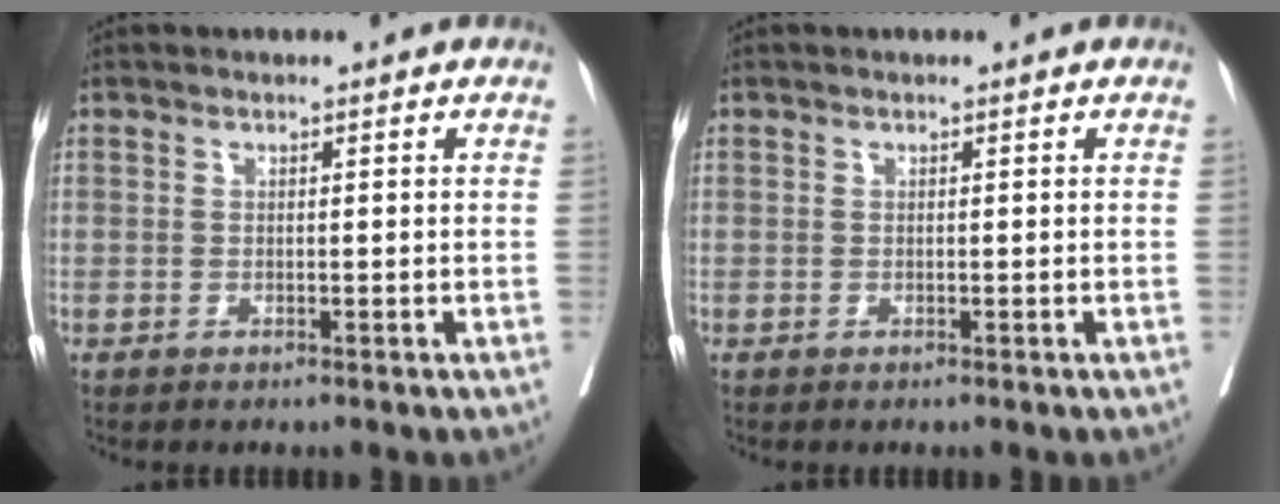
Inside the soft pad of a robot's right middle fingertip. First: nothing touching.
{"total": 0.0}